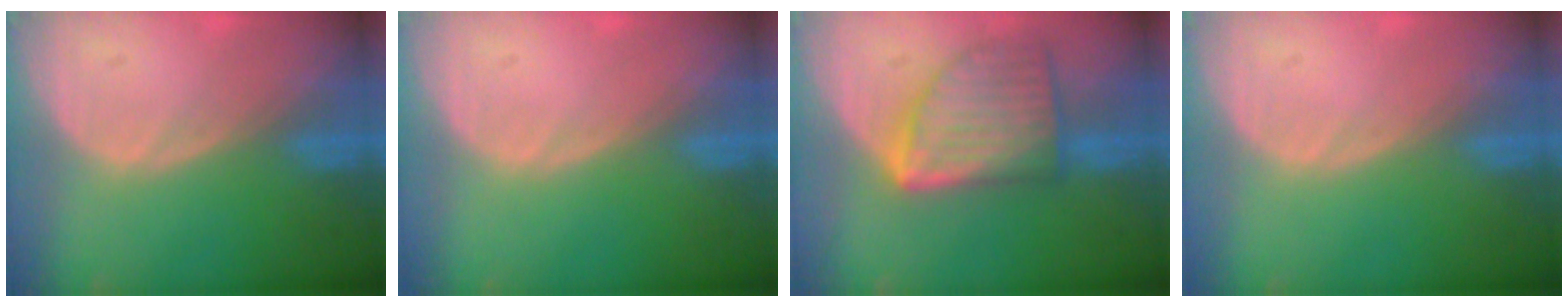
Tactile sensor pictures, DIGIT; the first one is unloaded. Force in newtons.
{"total": 0.0}
{"total": 9.3, "press": 9.3, "slide": 0.5}
{"total": 0.0}